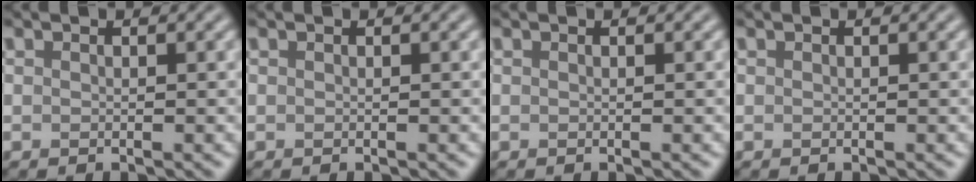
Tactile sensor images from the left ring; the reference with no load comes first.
{"total": 0.0}
{"total": 0.0}
{"total": 0.0}